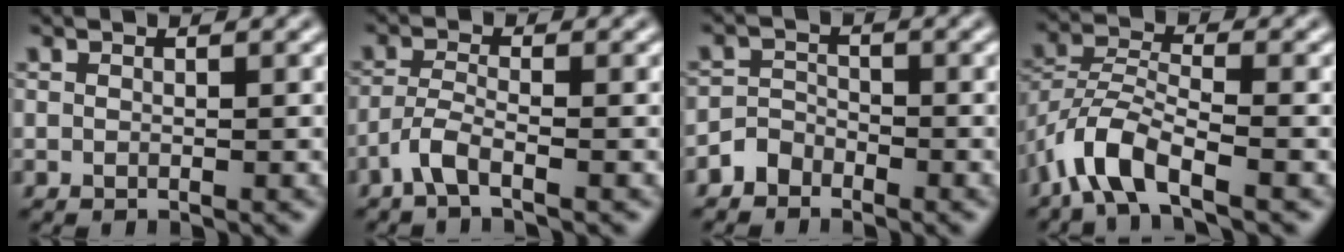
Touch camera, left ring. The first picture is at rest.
{"total": 2.6, "force": [-1.7, 0.5, 1.8], "torque": [-0.041, 0.002, -0.044]}
{"total": 1.9, "force": [-1.5, 1.1, 0.2], "torque": [0.002, 0.012, -0.031]}
{"total": 5.7, "force": [-3.7, 1.9, 4.0], "torque": [-0.078, 0.002, -0.079]}